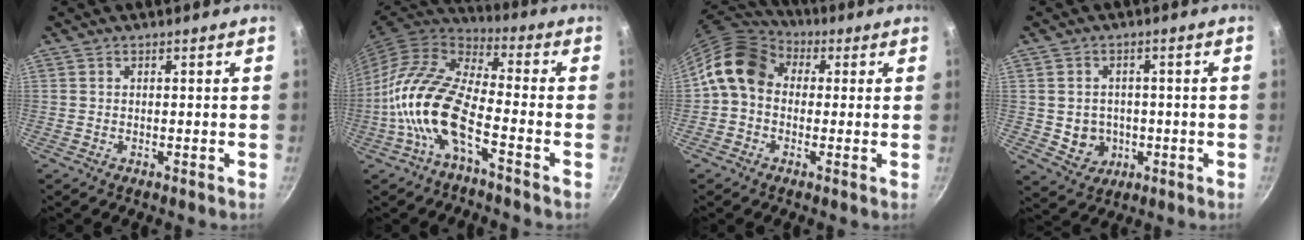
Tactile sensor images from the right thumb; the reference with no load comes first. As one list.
[{"total": 15.3, "force": [-5.3, 6.2, 13.0], "torque": [-0.250, 0.043, -0.121]}, {"total": 11.8, "force": [1.4, 9.5, 7.0], "torque": [-0.103, 0.024, 0.001]}, {"total": 6.1, "force": [-0.8, 5.5, 2.6], "torque": [-0.021, 0.012, 0.004]}]